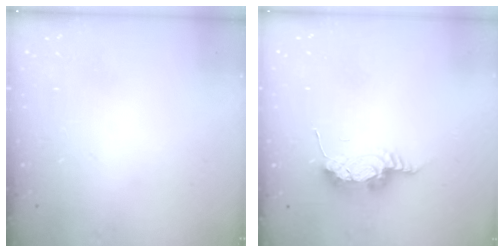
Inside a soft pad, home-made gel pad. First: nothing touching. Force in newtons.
{"total": 15.7, "press": 10.9, "slide": 11.3}